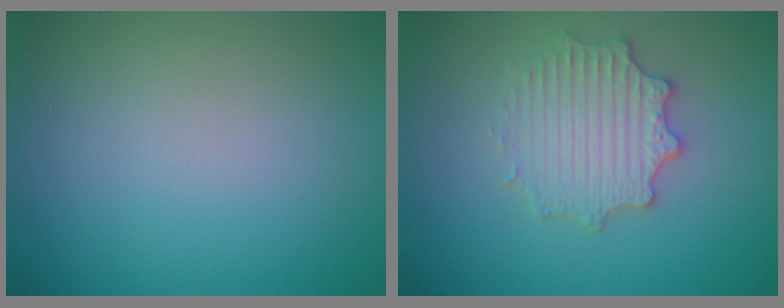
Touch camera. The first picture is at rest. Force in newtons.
{"total": 3.4, "press": 3.1, "slide": 1.2}